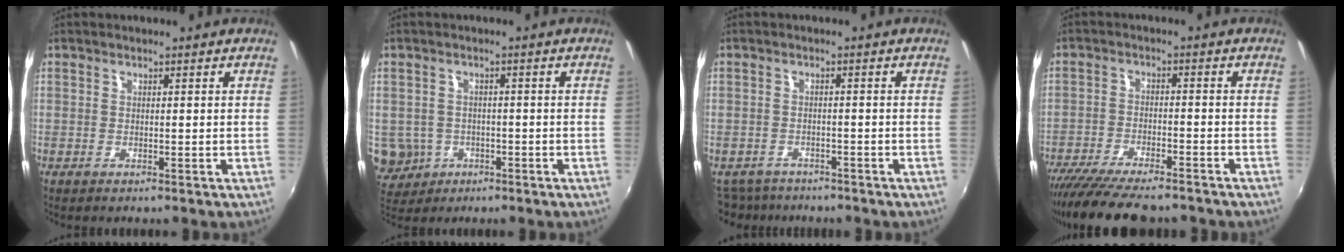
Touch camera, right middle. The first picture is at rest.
{"total": 6.5, "force": [-1.9, 5.9, 1.8], "torque": [-0.055, 0.001, -0.019]}
{"total": 6.4, "force": [-5.6, 2.8, 1.3], "torque": [-0.043, -0.010, -0.089]}
{"total": 14.2, "force": [-12.1, 2.9, 6.9], "torque": [-0.147, -0.039, -0.197]}